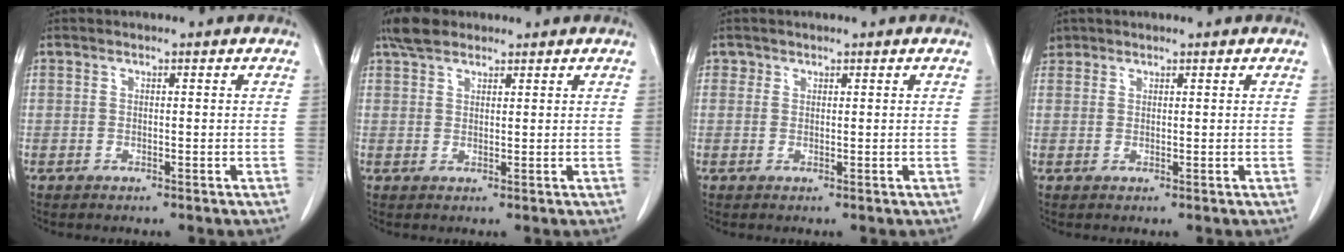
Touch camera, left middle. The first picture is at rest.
{"total": 3.7, "force": [3.0, 1.8, 1.3], "torque": [-0.031, 0.014, 0.056]}
{"total": 0.7, "force": [0.5, 0.5, 0.0], "torque": [0.008, 0.000, 0.008]}
{"total": 1.7, "force": [1.3, 1.1, -0.1], "torque": [0.003, 0.009, 0.022]}